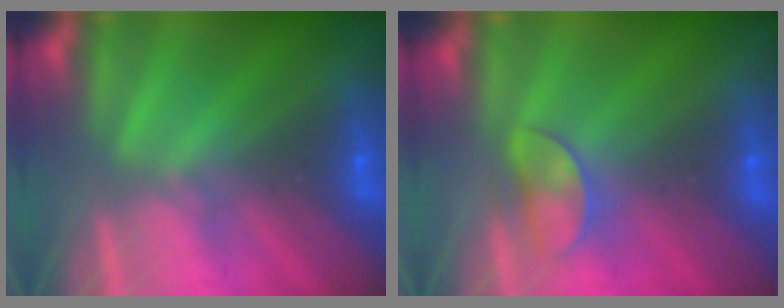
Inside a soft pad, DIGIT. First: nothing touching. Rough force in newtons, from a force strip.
{"total": 2.4}